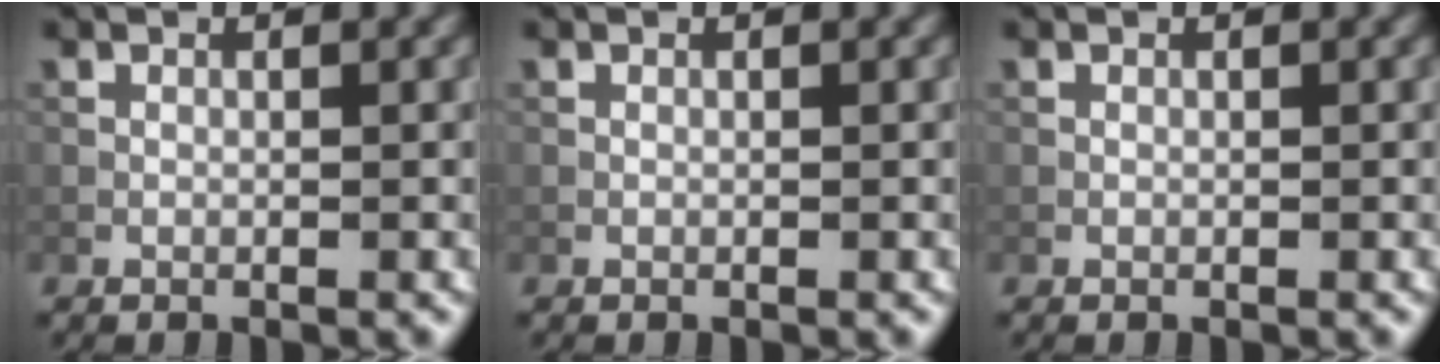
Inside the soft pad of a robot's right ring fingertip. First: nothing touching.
{"total": 0.0}
{"total": 0.0}